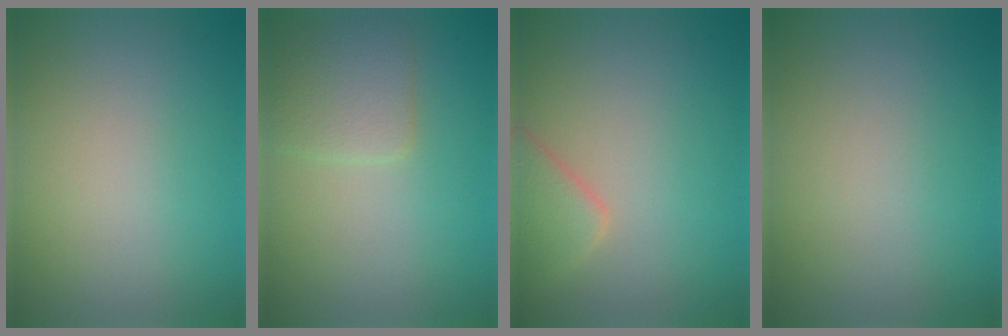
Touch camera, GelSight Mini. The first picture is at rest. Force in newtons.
{"total": 2.9, "press": 2.9, "slide": 0.0}
{"total": 2.8, "press": 2.8, "slide": 0.4}
{"total": 0.0}